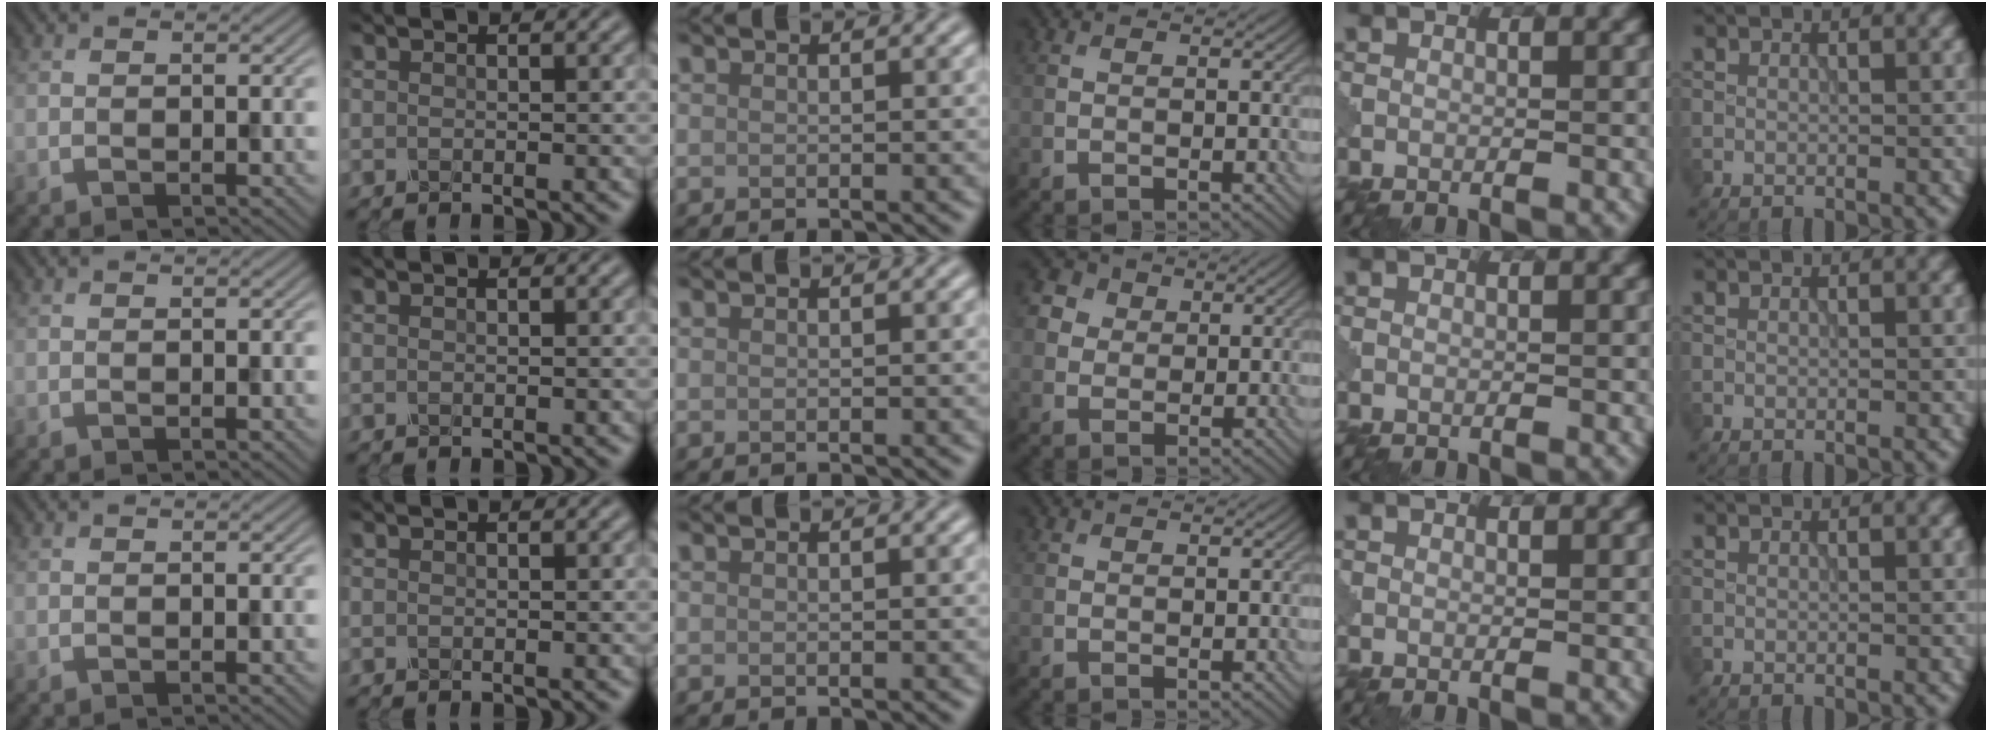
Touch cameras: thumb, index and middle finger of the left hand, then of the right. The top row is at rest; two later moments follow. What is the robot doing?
{"motion": "wrap", "object": "tissue paper"}